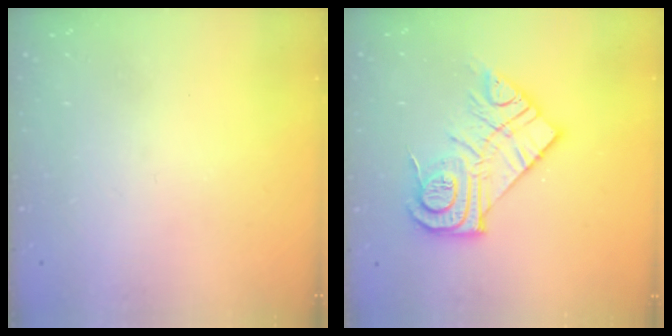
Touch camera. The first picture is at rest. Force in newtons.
{"total": 16.3, "press": 16.2, "slide": 1.1}